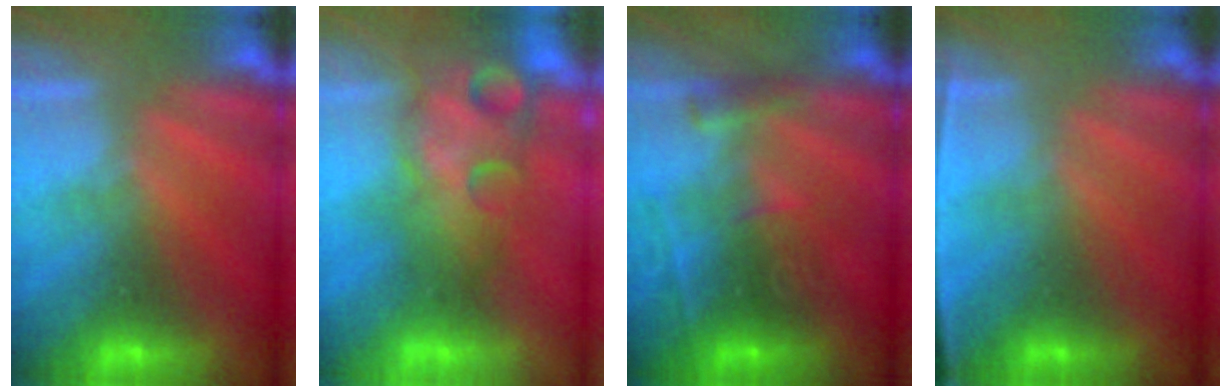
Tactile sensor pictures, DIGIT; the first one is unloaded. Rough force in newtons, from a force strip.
{"total": 5.8}
{"total": 2.9}
{"total": 2.5}